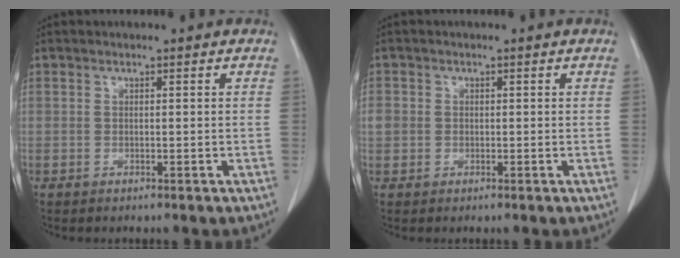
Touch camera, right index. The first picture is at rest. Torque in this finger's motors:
{"motor_torque": [0.12, 0.13, 0.12, 0.04]}